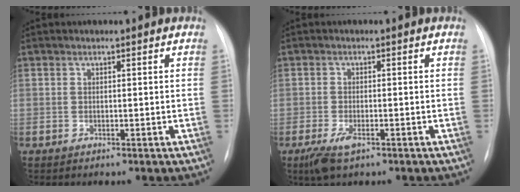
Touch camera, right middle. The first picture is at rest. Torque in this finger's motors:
{"motor_torque": [0.57, -0.42, 0.23, 0.07]}